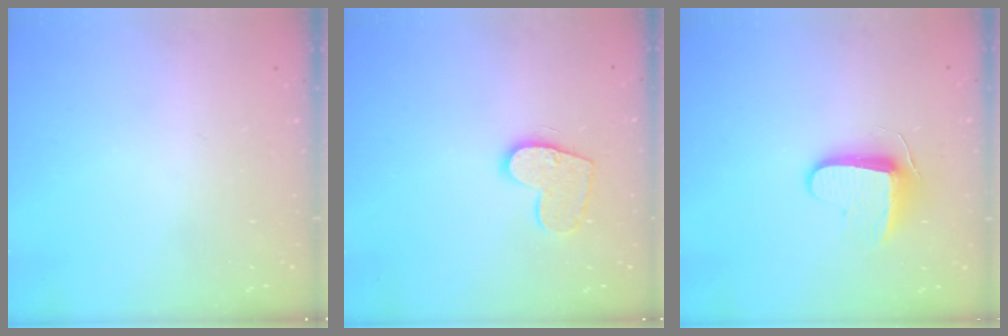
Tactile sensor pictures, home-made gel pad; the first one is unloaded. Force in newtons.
{"total": 11.4, "press": 11.3, "slide": 0.6}
{"total": 8.7, "press": 8.7, "slide": 0.6}